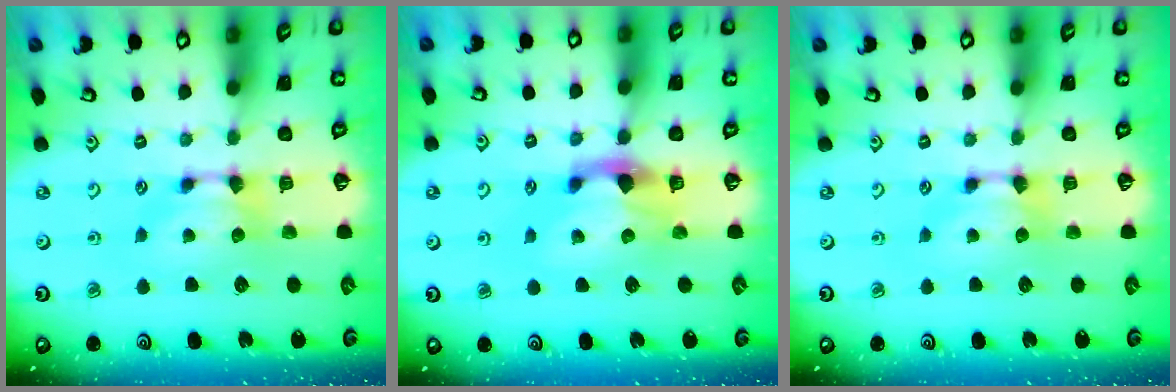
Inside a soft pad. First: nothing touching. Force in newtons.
{"total": 3.1, "press": 2.6, "slide": 1.6}
{"total": 0.0}